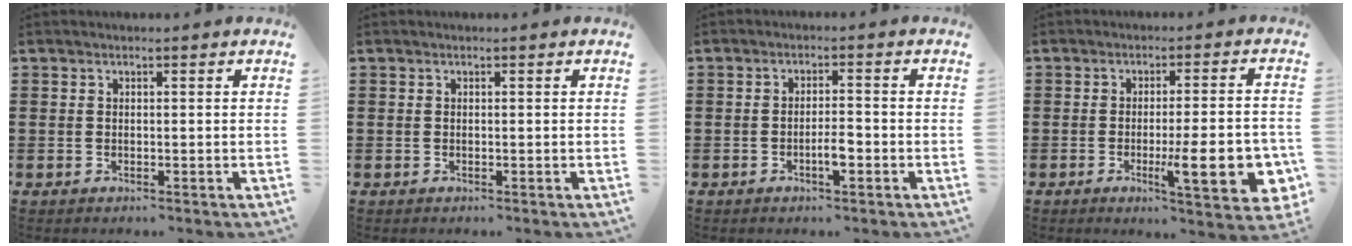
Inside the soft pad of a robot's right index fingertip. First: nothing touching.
{"total": 0.0}
{"total": 3.4, "force": [-1.3, 0.9, 3.0], "torque": [-0.053, 0.005, -0.024]}
{"total": 11.7, "force": [-3.0, 2.4, 11.1], "torque": [-0.155, -0.015, -0.047]}